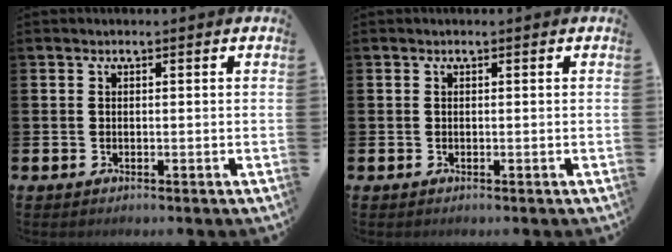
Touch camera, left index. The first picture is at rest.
{"total": 0.0}